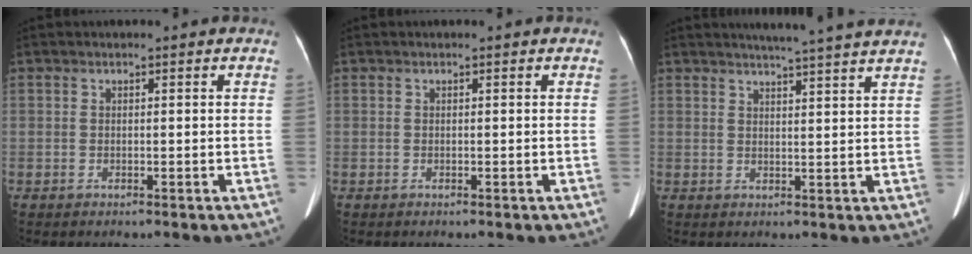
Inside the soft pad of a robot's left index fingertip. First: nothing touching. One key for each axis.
{"total": 0.0}
{"total": 10.6, "fx": 9.5, "fy": -1.0, "fz": 4.6, "tx": -0.065, "ty": 0.000, "tz": 0.105}